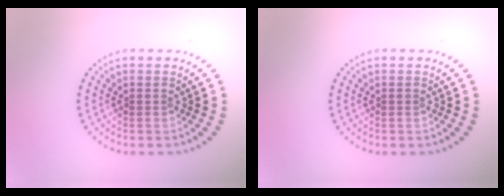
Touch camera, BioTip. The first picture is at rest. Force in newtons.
{"total": 0.0}